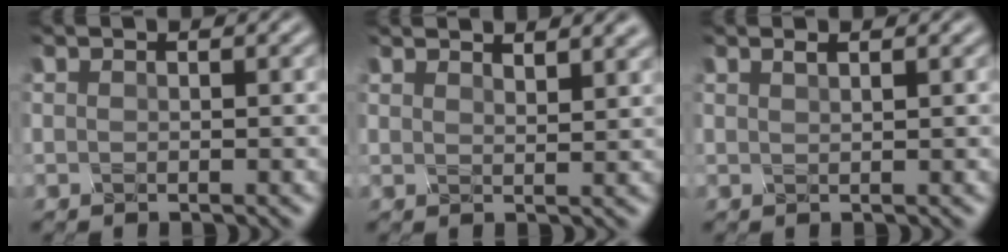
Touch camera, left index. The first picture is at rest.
{"total": 3.5, "force": [2.8, 1.0, 1.8], "torque": [-0.013, 0.006, 0.033]}
{"total": 0.7, "force": [0.3, 0.3, 0.6], "torque": [0.001, 0.008, -0.002]}